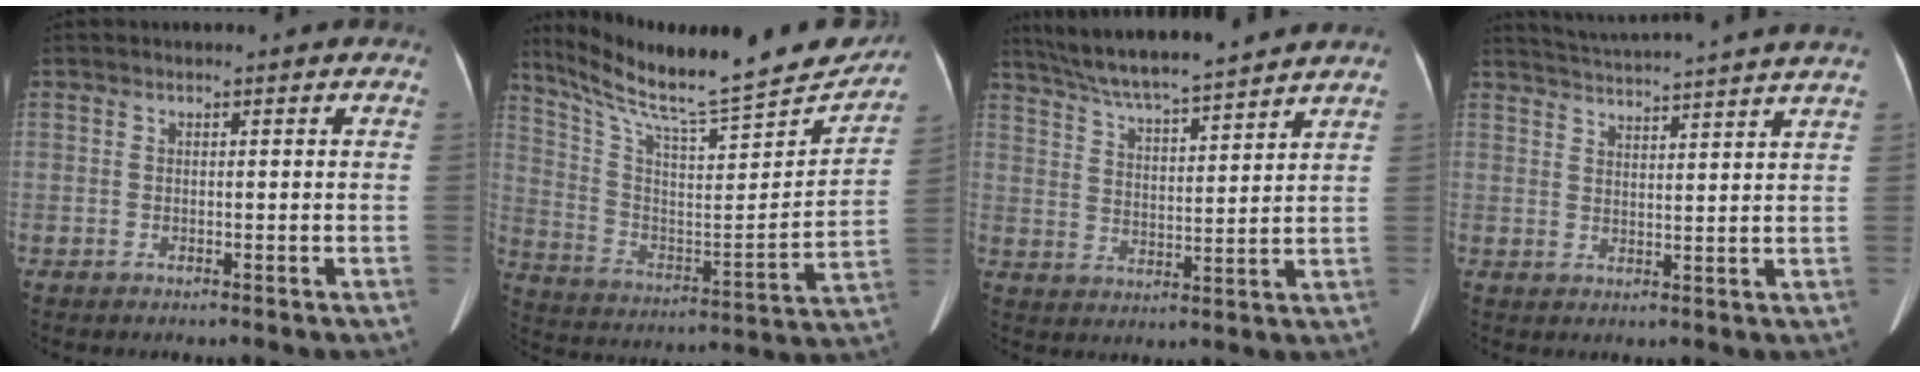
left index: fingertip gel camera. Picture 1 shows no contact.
{"total": 26.9, "force": [23.3, 3.0, 12.9], "torque": [-0.222, -0.048, 0.340]}
{"total": 14.8, "force": [13.3, 0.2, 6.6], "torque": [-0.121, 0.018, 0.217]}
{"total": 16.6, "force": [15.4, -1.3, 6.1], "torque": [-0.117, -0.019, 0.201]}